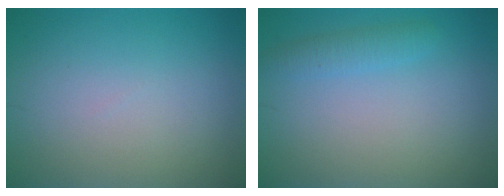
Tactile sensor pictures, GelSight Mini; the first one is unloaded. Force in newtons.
{"total": 1.6, "press": 1.6, "slide": 0.0}